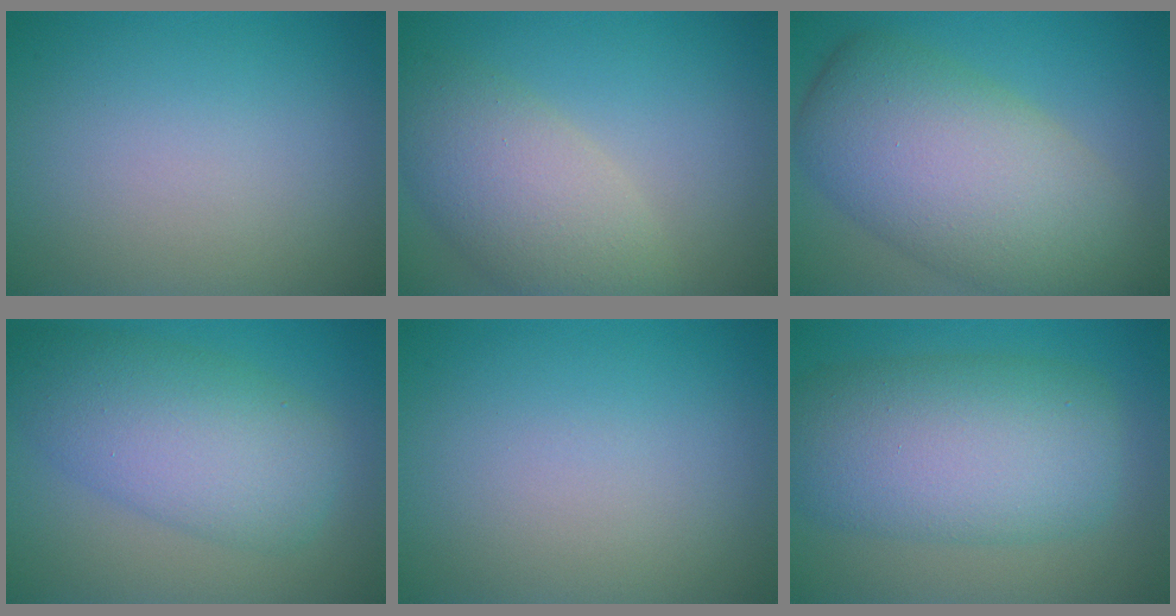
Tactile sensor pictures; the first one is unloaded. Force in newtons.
{"total": 6.2, "press": 6.1, "slide": 0.7}
{"total": 11.3, "press": 11.3, "slide": 0.8}
{"total": 7.4, "press": 7.4, "slide": 0.2}
{"total": 0.0}
{"total": 10.0, "press": 9.9, "slide": 0.4}